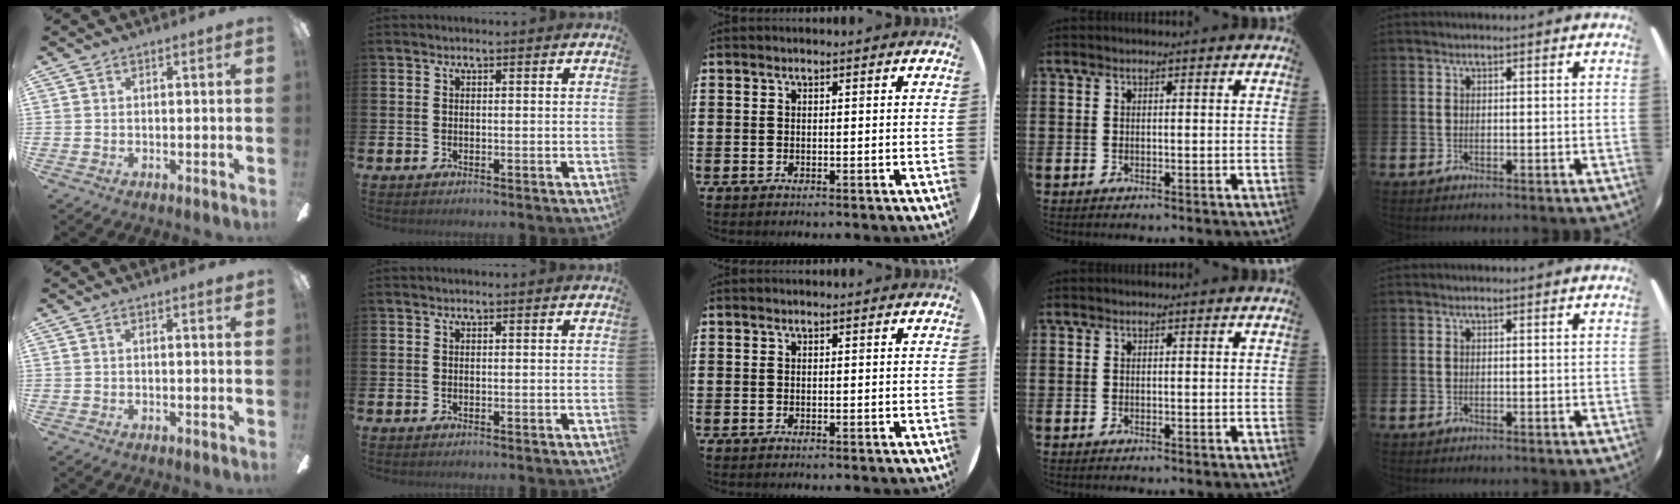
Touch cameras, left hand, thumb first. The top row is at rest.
{"thumb": {"total": 0.7, "force": [0.5, 0.0, 0.6], "torque": [-0.004, -0.002, 0.005]}}